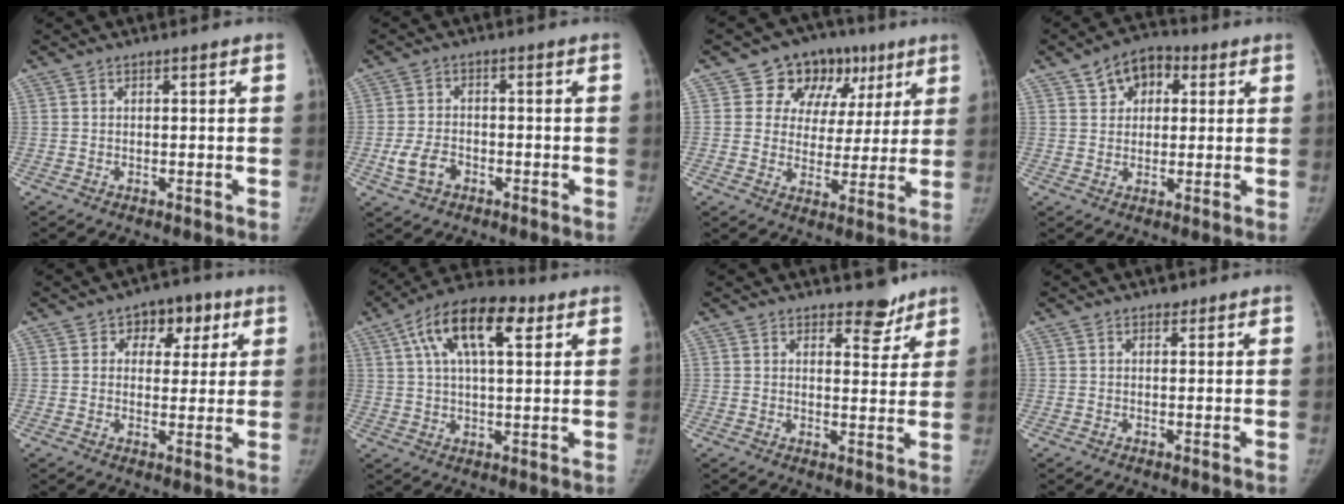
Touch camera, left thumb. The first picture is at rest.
{"total": 5.4, "force": [-2.2, 3.7, 3.3], "torque": [-0.065, 0.015, -0.039]}
{"total": 13.6, "force": [6.6, 10.6, 5.4], "torque": [-0.013, -0.005, 0.092]}
{"total": 7.8, "force": [3.3, 5.6, 4.4], "torque": [-0.031, 0.002, 0.047]}
{"total": 7.1, "force": [3.0, 5.3, 3.7], "torque": [0.001, -0.003, 0.034]}
{"total": 15.3, "force": [6.3, 6.6, 12.2], "torque": [-0.194, 0.013, 0.098]}
{"total": 4.9, "force": [4.0, 2.3, 1.6], "torque": [0.009, -0.029, 0.055]}
{"total": 0.9, "force": [0.6, 0.6, 0.1], "torque": [0.004, -0.003, 0.005]}